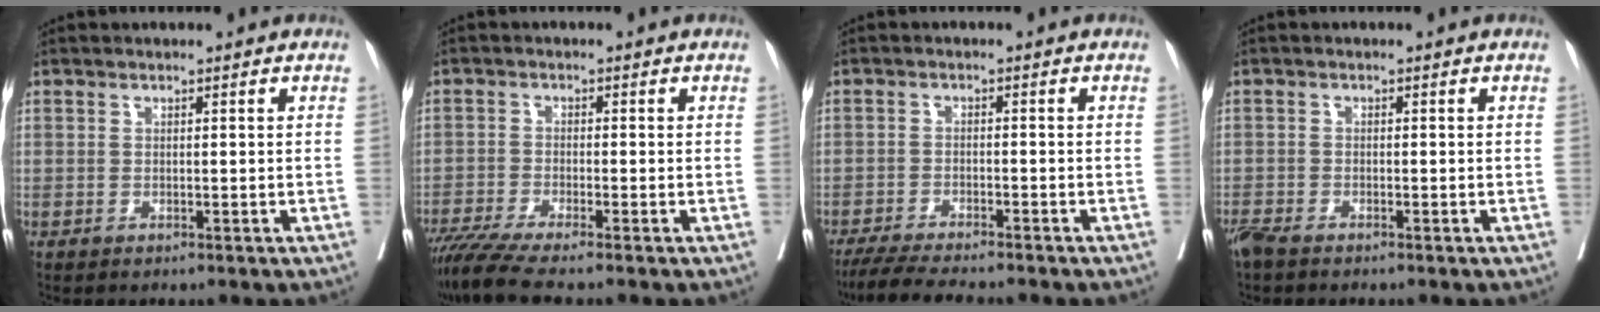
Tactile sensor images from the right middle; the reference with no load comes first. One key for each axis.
{"total": 6.4, "fx": -5.4, "fy": -0.7, "fz": 3.5, "tx": -0.055, "ty": -0.020, "tz": -0.095}
{"total": 8.7, "fx": -7.6, "fy": 0.5, "fz": 4.1, "tx": -0.062, "ty": -0.021, "tz": -0.123}
{"total": 2.4, "fx": -2.1, "fy": 0.5, "fz": 1.0, "tx": -0.023, "ty": -0.007, "tz": -0.042}